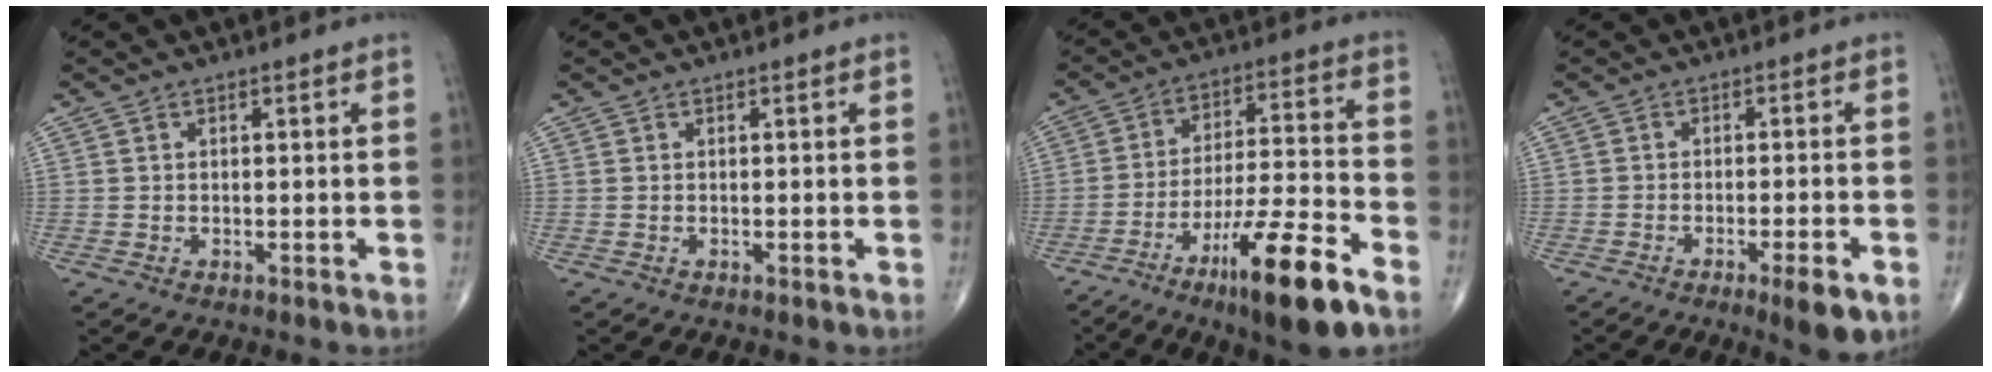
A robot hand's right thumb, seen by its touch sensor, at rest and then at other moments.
{"total": 0.0}
{"total": 17.1, "force": [-10.0, 2.6, 13.5], "torque": [-0.231, 0.051, -0.166]}
{"total": 5.8, "force": [-3.0, 1.0, 4.9], "torque": [-0.068, 0.002, -0.043]}